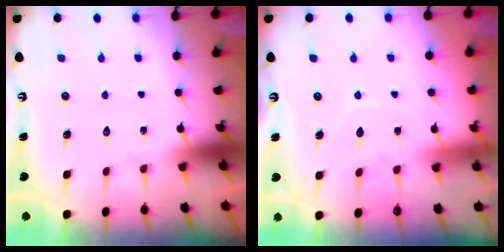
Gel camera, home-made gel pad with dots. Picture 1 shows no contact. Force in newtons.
{"total": 4.1, "press": 4.1, "slide": 0.4}